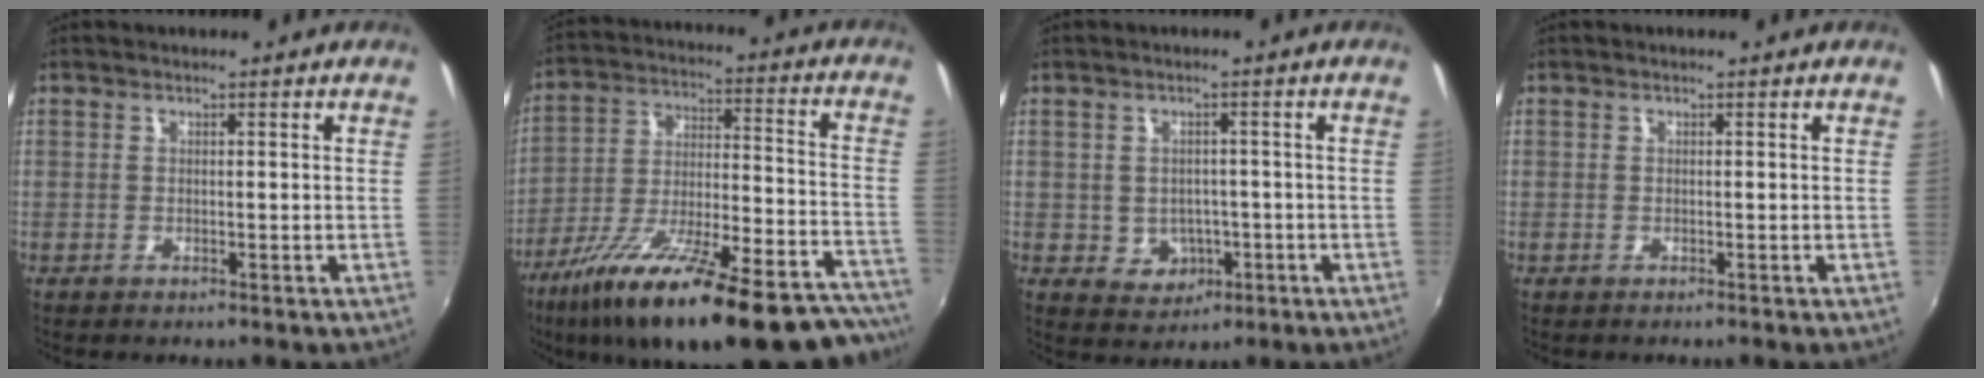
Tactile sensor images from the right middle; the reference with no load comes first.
{"total": 32.8, "force": [-25.3, 8.3, 19.1], "torque": [-0.288, -0.033, -0.363]}
{"total": 4.7, "force": [-1.0, 4.3, 1.6], "torque": [-0.040, 0.006, 0.000]}
{"total": 0.0}